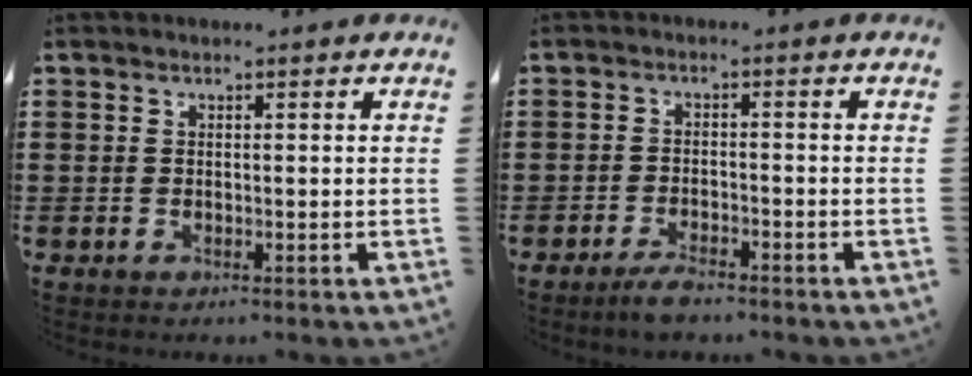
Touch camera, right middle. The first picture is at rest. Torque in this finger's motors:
{"motor_torque": [0.09, -0.04, 0.07, 0.03]}